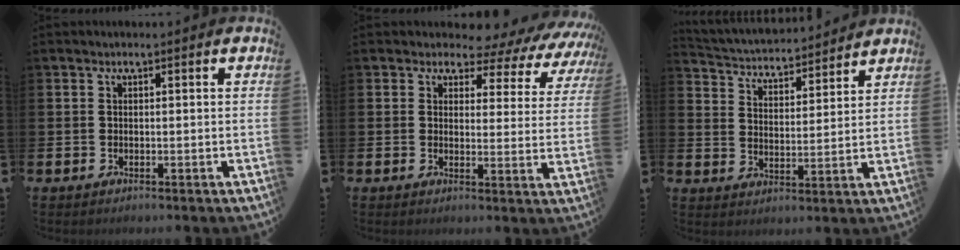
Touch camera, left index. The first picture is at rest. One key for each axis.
{"total": 3.1, "fx": 2.1, "fy": 2.2, "fz": 0.7, "tx": -0.009, "ty": -0.033, "tz": 0.020}
{"total": 4.0, "fx": 3.9, "fy": 0.9, "fz": 0.1, "tx": -0.024, "ty": -0.038, "tz": 0.061}